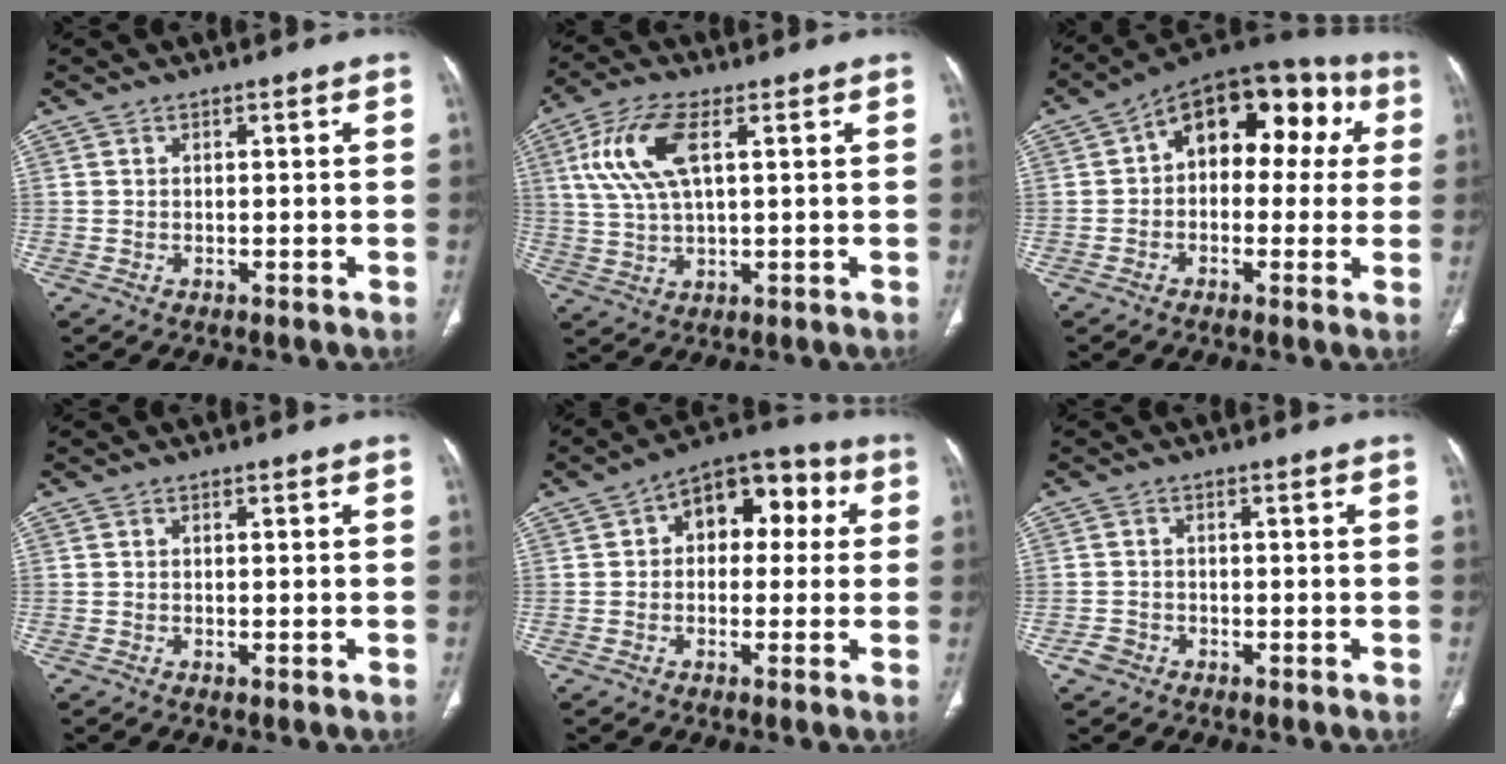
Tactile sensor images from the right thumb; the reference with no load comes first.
{"total": 10.9, "force": [3.4, 4.5, 9.3], "torque": [-0.206, 0.004, 0.070]}
{"total": 16.9, "force": [3.4, 10.5, 12.8], "torque": [-0.115, 0.048, 0.033]}
{"total": 0.0}
{"total": 12.1, "force": [2.5, 7.9, 8.9], "torque": [-0.070, 0.033, 0.023]}
{"total": 1.9, "force": [-1.1, 1.5, 0.3], "torque": [-0.003, 0.009, -0.022]}